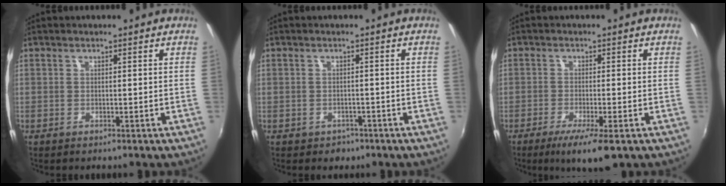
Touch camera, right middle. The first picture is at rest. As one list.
[{"total": 2.6, "force": [-1.3, 2.1, 0.7], "torque": [-0.019, -0.004, -0.015]}, {"total": 6.5, "force": [-3.9, 0.9, 5.2], "torque": [-0.103, -0.020, -0.062]}]